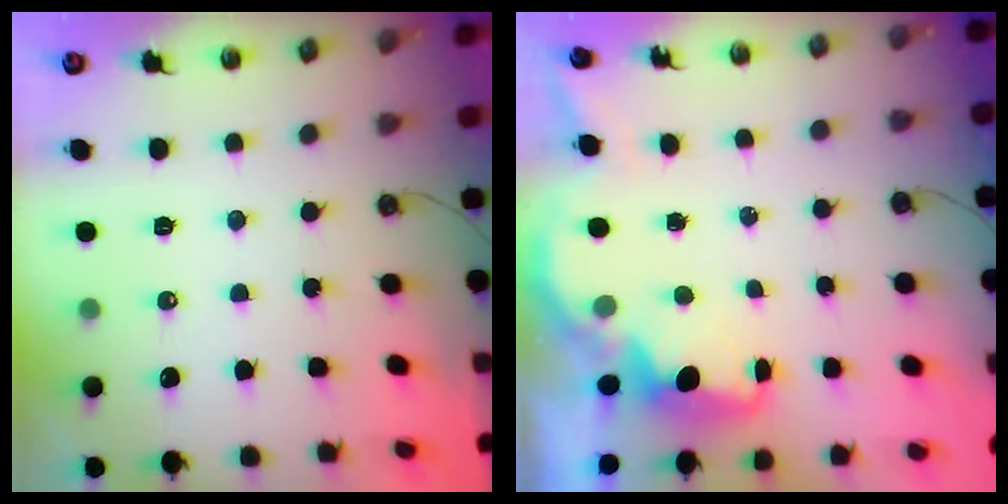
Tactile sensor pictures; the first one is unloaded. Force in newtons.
{"total": 2.3, "press": 2.2, "slide": 0.8}